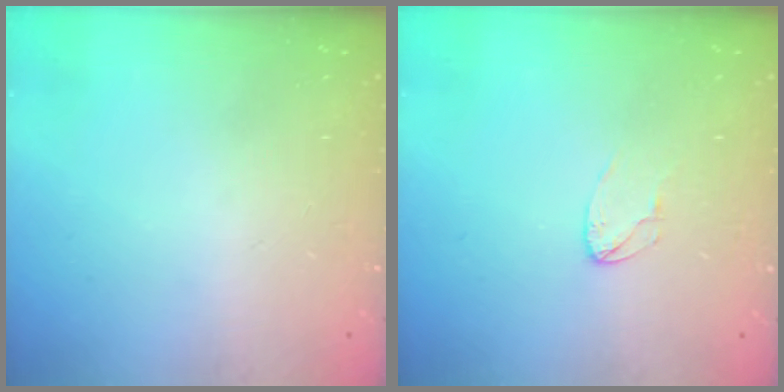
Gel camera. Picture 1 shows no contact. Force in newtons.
{"total": 4.0, "press": 3.9, "slide": 0.3}